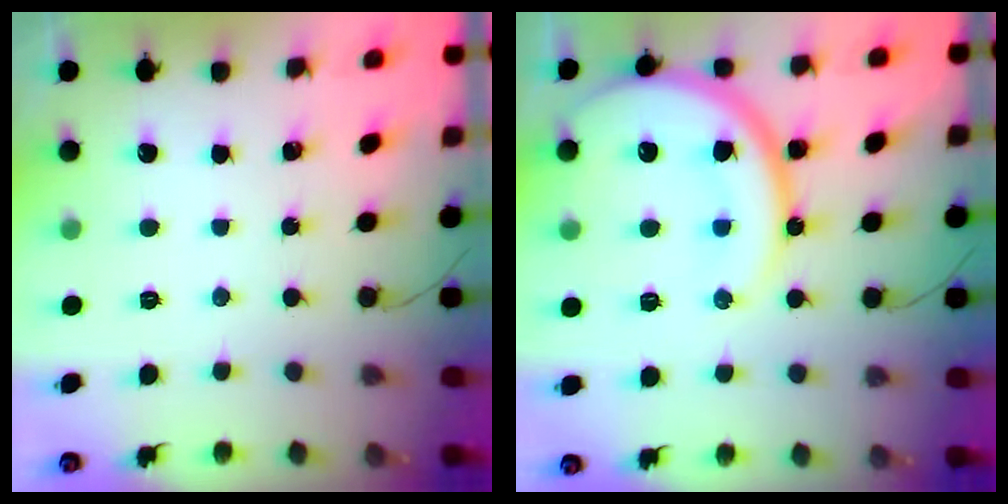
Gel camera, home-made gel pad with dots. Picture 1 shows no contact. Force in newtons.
{"total": 18.6, "press": 18.6, "slide": 1.0}